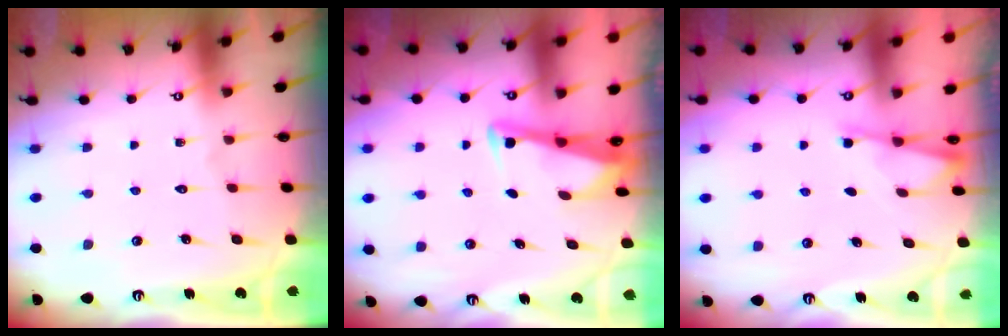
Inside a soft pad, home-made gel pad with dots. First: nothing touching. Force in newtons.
{"total": 3.0, "press": 3.0, "slide": 0.3}
{"total": 1.2, "press": 1.2, "slide": 0.3}